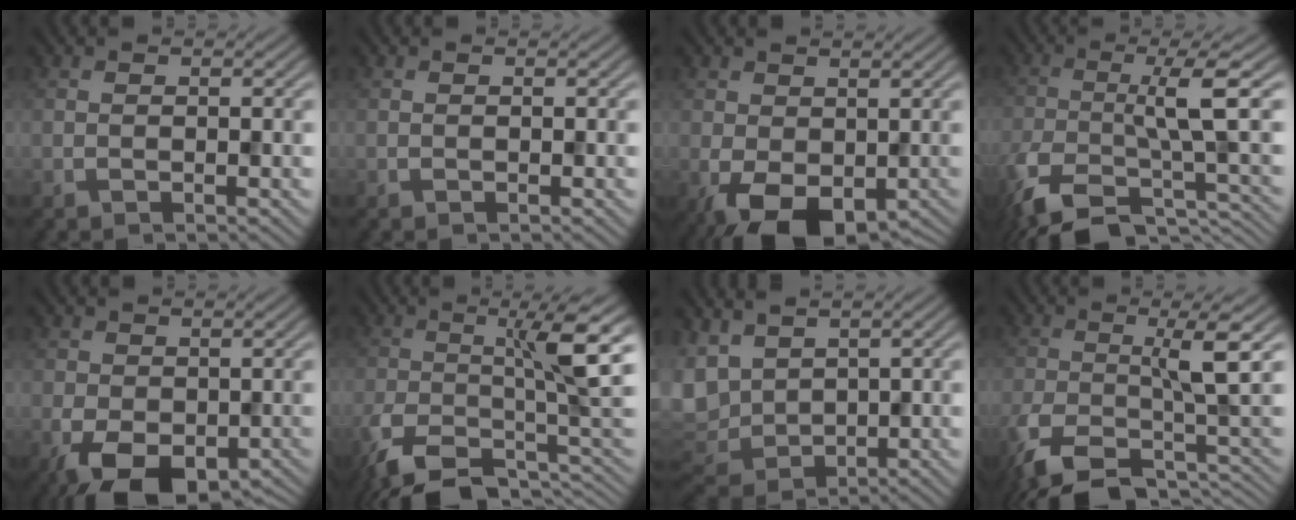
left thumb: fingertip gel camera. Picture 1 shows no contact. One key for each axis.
{"total": 0.0}
{"total": 8.1, "fx": -2.1, "fy": 4.8, "fz": 6.2, "tx": -0.121, "ty": -0.013, "tz": -0.032}
{"total": 11.4, "fx": -5.7, "fy": 2.6, "fz": 9.5, "tx": -0.144, "ty": -0.002, "tz": -0.110}
{"total": 8.3, "fx": -2.9, "fy": 4.8, "fz": 6.1, "tx": -0.116, "ty": -0.017, "tz": -0.044}
{"total": 10.4, "fx": -4.7, "fy": 2.5, "fz": 9.0, "tx": -0.123, "ty": -0.001, "tz": -0.097}
{"total": 7.7, "fx": 2.9, "fy": 4.8, "fz": 5.3, "tx": -0.164, "ty": 0.004, "tz": 0.056}
{"total": 9.3, "fx": -4.4, "fy": 2.2, "fz": 7.9, "tx": -0.114, "ty": -0.002, "tz": -0.094}